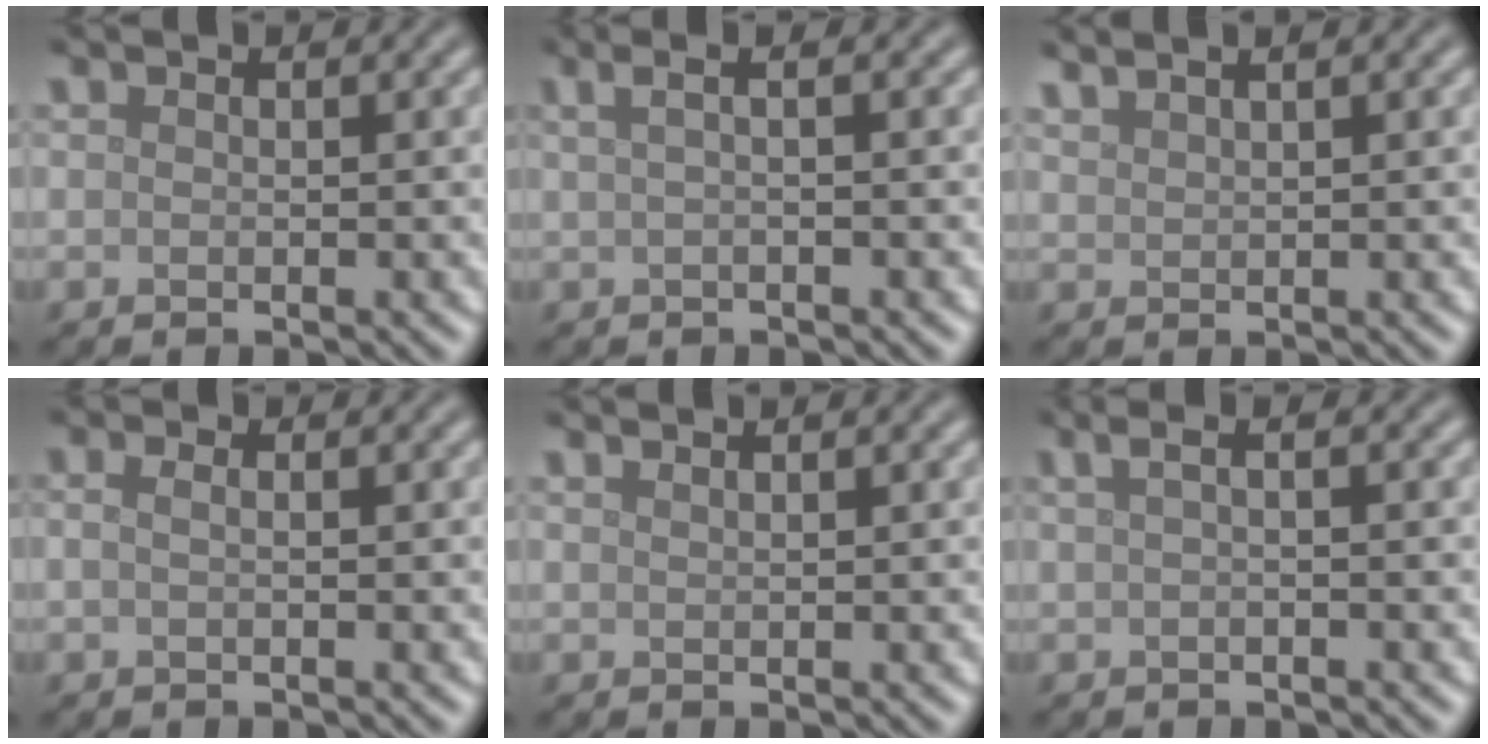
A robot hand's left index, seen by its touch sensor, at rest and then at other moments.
{"total": 3.0, "force": [0.9, 1.2, 2.6], "torque": [-0.030, 0.007, -0.008]}
{"total": 3.0, "force": [2.3, 1.0, 1.6], "torque": [-0.012, 0.016, 0.019]}
{"total": 2.0, "force": [0.7, 1.1, 1.5], "torque": [-0.013, 0.005, -0.014]}
{"total": 1.3, "force": [1.0, 0.5, 0.7], "torque": [-0.002, -0.002, 0.005]}
{"total": 1.9, "force": [0.5, 0.6, 1.8], "torque": [-0.031, 0.004, -0.002]}